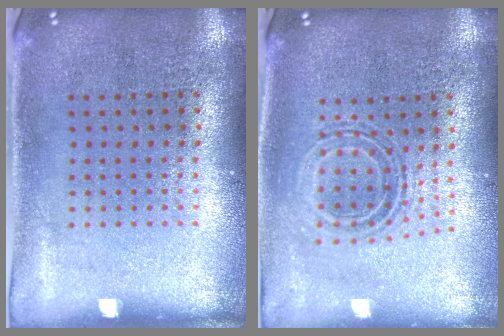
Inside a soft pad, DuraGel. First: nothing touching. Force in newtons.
{"total": 0.7, "press": 0.7, "slide": 0.2}